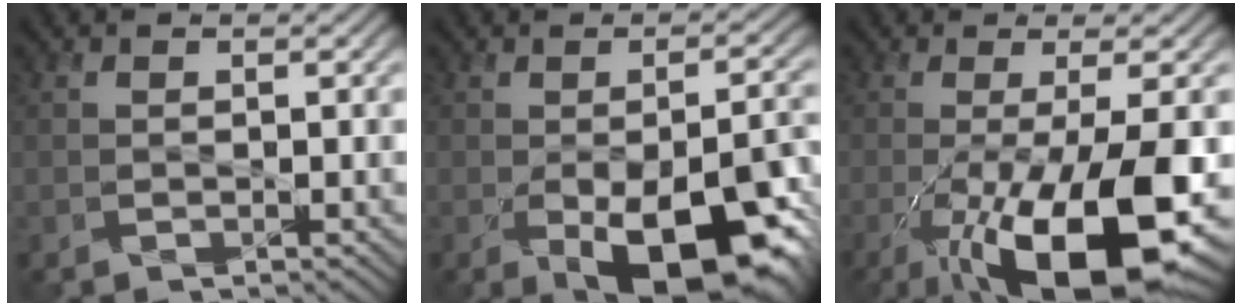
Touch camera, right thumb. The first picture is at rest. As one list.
[{"total": 15.0, "force": [-6.1, 6.5, 12.1], "torque": [-0.166, -0.023, -0.086]}, {"total": 15.0, "force": [-5.5, 4.2, 13.3], "torque": [-0.213, -0.031, -0.083]}]